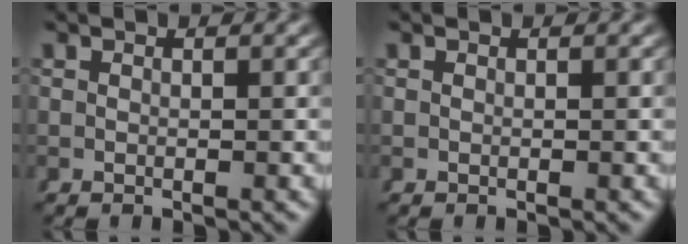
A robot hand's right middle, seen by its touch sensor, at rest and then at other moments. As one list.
[{"total": 0.0}]